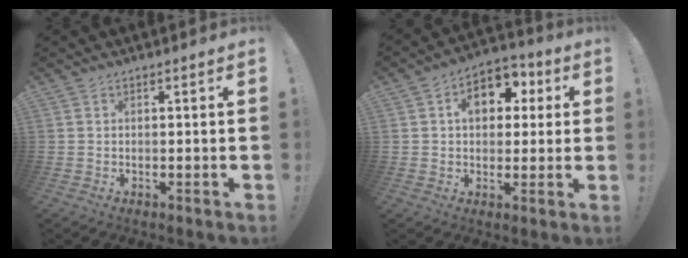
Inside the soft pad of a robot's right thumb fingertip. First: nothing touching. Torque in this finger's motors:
{"motor_torque": [0.86, 1.89, 0.53, 0.03, 0.07]}